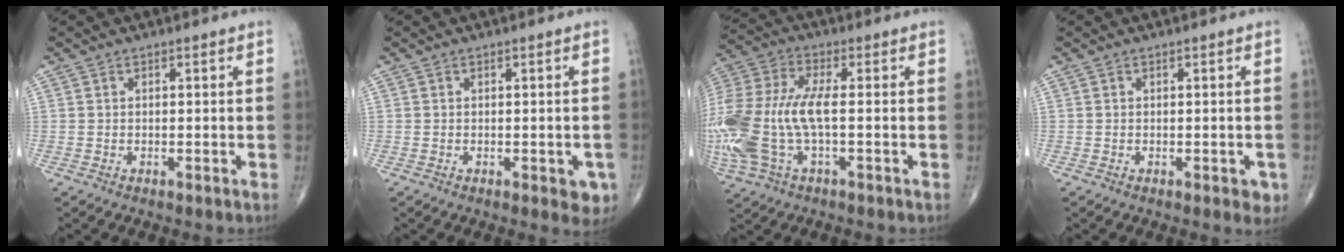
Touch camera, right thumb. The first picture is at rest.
{"total": 3.5, "force": [-1.3, 1.6, 2.9], "torque": [-0.011, -0.001, -0.013]}
{"total": 19.0, "force": [-2.3, 8.2, 17.0], "torque": [-0.429, 0.009, -0.042]}
{"total": 2.2, "force": [-0.8, 1.1, 1.8], "torque": [-0.004, 0.002, -0.009]}